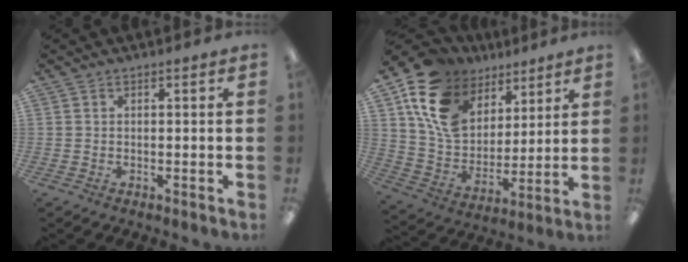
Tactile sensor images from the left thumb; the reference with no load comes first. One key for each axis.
{"total": 16.3, "fx": 9.5, "fy": 11.1, "fz": 7.2, "tx": -0.157, "ty": -0.040, "tz": 0.186}